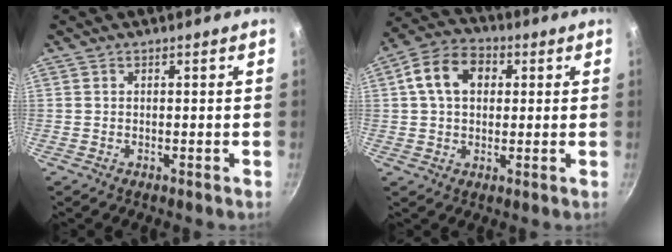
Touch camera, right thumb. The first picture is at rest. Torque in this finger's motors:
{"motor_torque": [-0.88, 1.03, 0.85, -0.01, 0.06]}